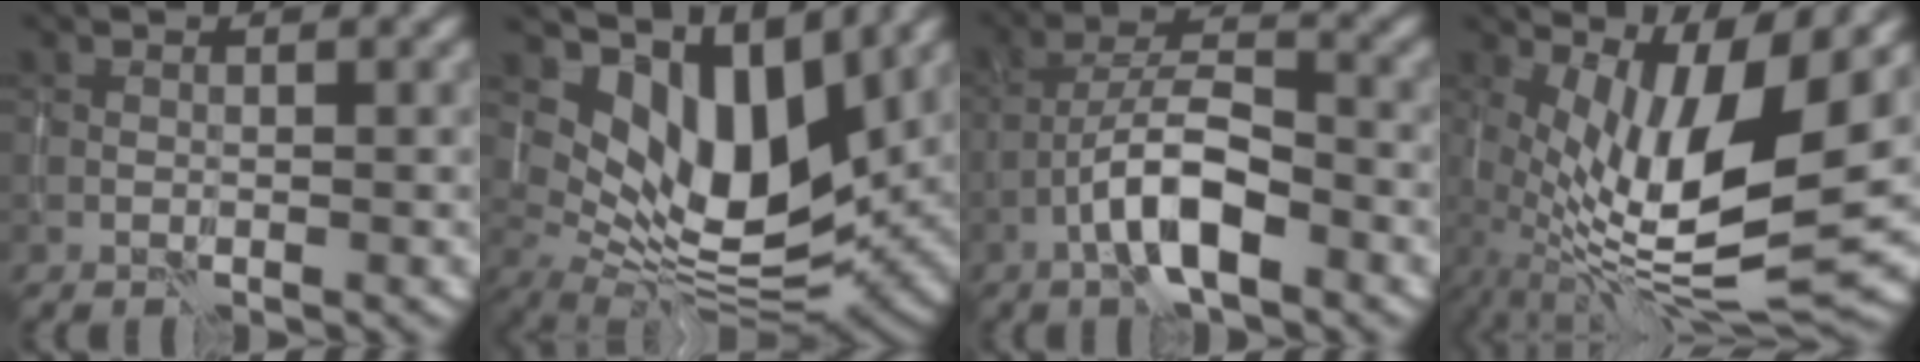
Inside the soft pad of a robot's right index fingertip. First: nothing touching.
{"total": 10.9, "force": [4.9, 5.1, 8.3], "torque": [-0.146, -0.007, 0.094]}
{"total": 5.9, "force": [-2.8, 1.9, 4.9], "torque": [-0.084, 0.015, -0.055]}
{"total": 11.1, "force": [1.8, 3.1, 10.4], "torque": [-0.192, -0.009, 0.039]}